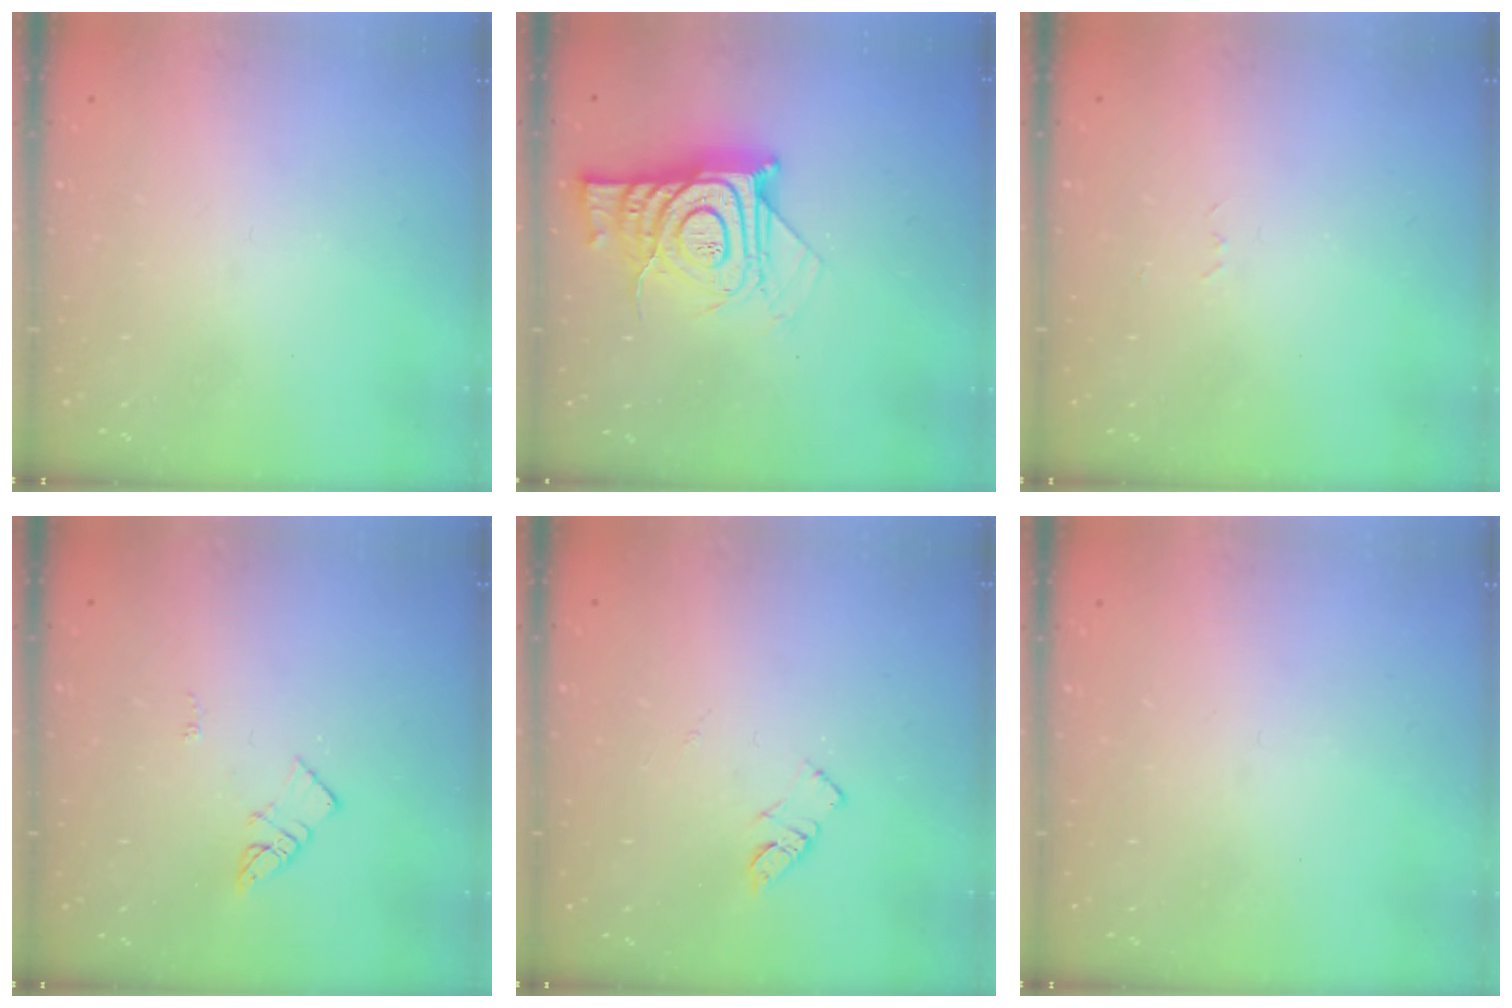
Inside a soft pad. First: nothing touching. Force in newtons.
{"total": 14.2, "press": 14.2, "slide": 1.2}
{"total": 2.6, "press": 2.6, "slide": 0.4}
{"total": 3.9, "press": 3.9, "slide": 0.3}
{"total": 5.6, "press": 5.6, "slide": 0.8}
{"total": 0.0}